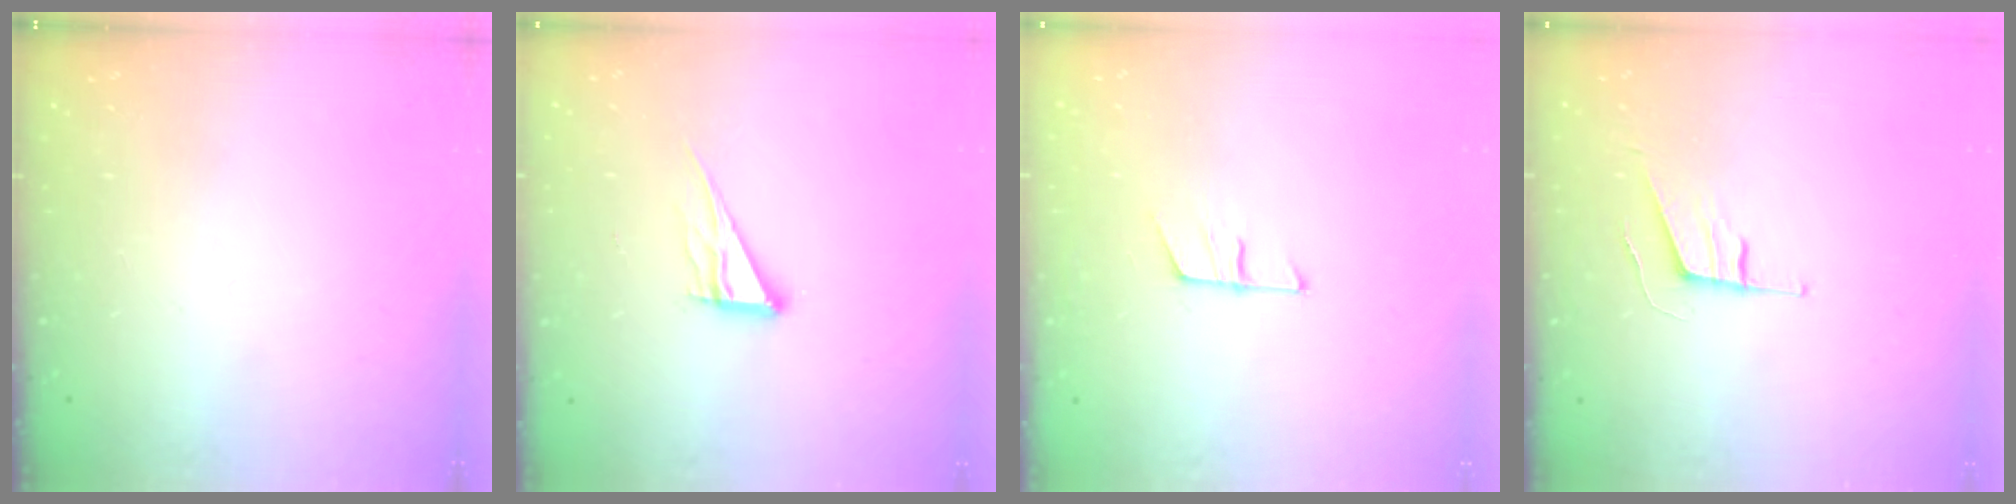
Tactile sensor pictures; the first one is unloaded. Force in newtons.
{"total": 7.1, "press": 7.1, "slide": 0.2}
{"total": 7.8, "press": 7.8, "slide": 0.4}
{"total": 6.4, "press": 5.9, "slide": 2.5}